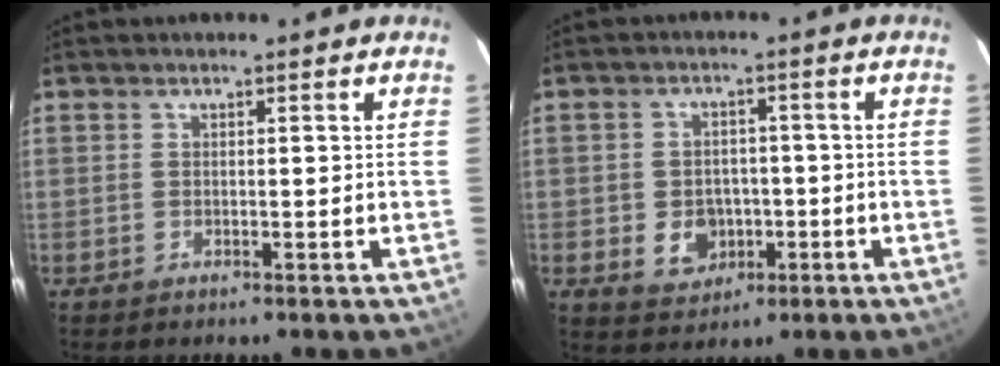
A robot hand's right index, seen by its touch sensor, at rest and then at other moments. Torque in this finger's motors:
{"motor_torque": [0.10, 0.04, 0.05, 0.01]}